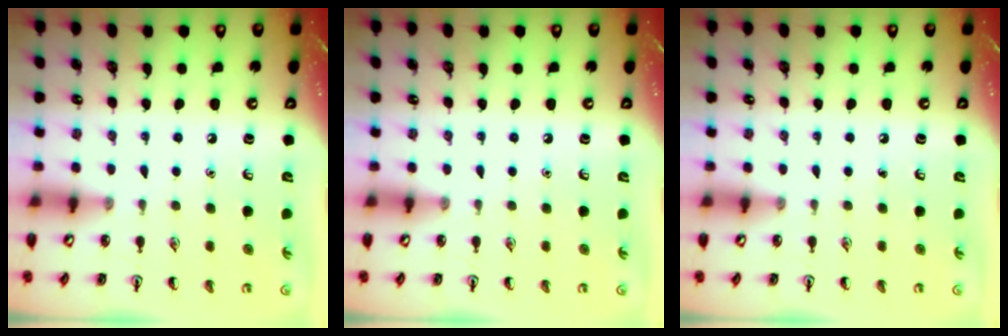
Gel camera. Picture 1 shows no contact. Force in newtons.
{"total": 0.0}
{"total": 0.0}